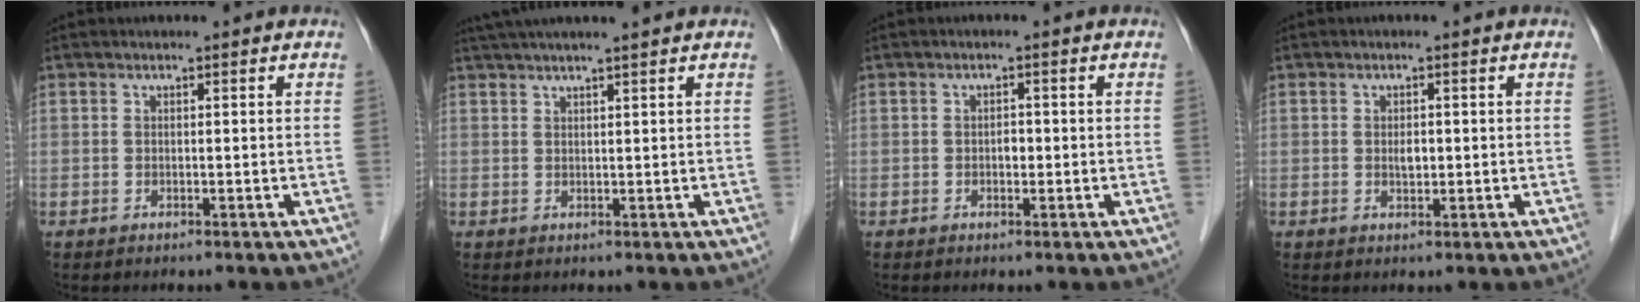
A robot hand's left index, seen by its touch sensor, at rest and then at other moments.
{"total": 7.8, "force": [6.6, -0.6, 4.2], "torque": [-0.065, 0.034, 0.096]}
{"total": 1.2, "force": [-0.2, 0.8, 0.9], "torque": [-0.014, 0.003, -0.004]}
{"total": 1.6, "force": [0.1, 0.8, 1.4], "torque": [-0.024, -0.001, 0.002]}